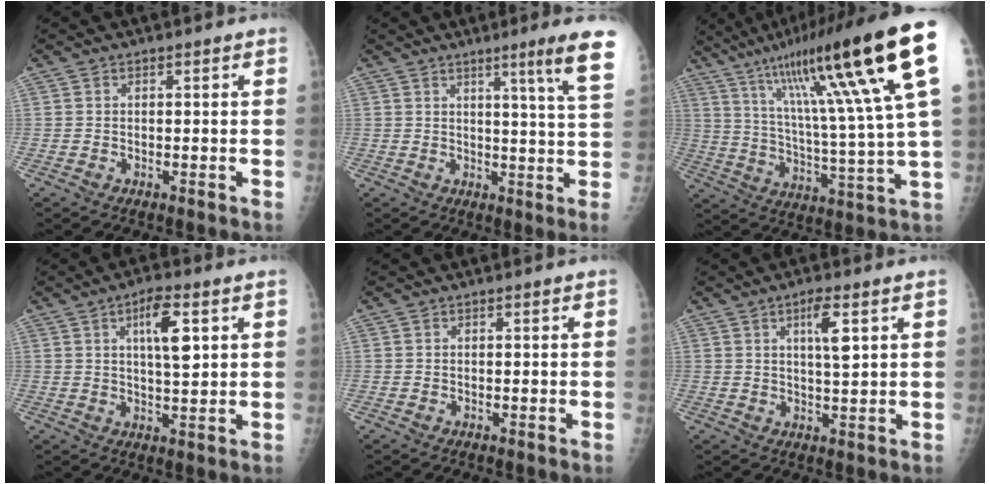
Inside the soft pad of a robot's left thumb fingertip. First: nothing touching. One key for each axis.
{"total": 11.6, "fx": 6.0, "fy": -2.0, "fz": 9.7, "tx": -0.132, "ty": -0.046, "tz": 0.074}
{"total": 27.8, "fx": 13.3, "fy": 2.4, "fz": 24.3, "tx": -0.380, "ty": -0.027, "tz": 0.207}
{"total": 7.8, "fx": 2.8, "fy": 2.3, "fz": 6.9, "tx": -0.107, "ty": -0.009, "tz": 0.046}
{"total": 0.0}
{"total": 5.5, "fx": 2.2, "fy": 1.1, "fz": 5.0, "tx": -0.087, "ty": -0.009, "tz": 0.040}